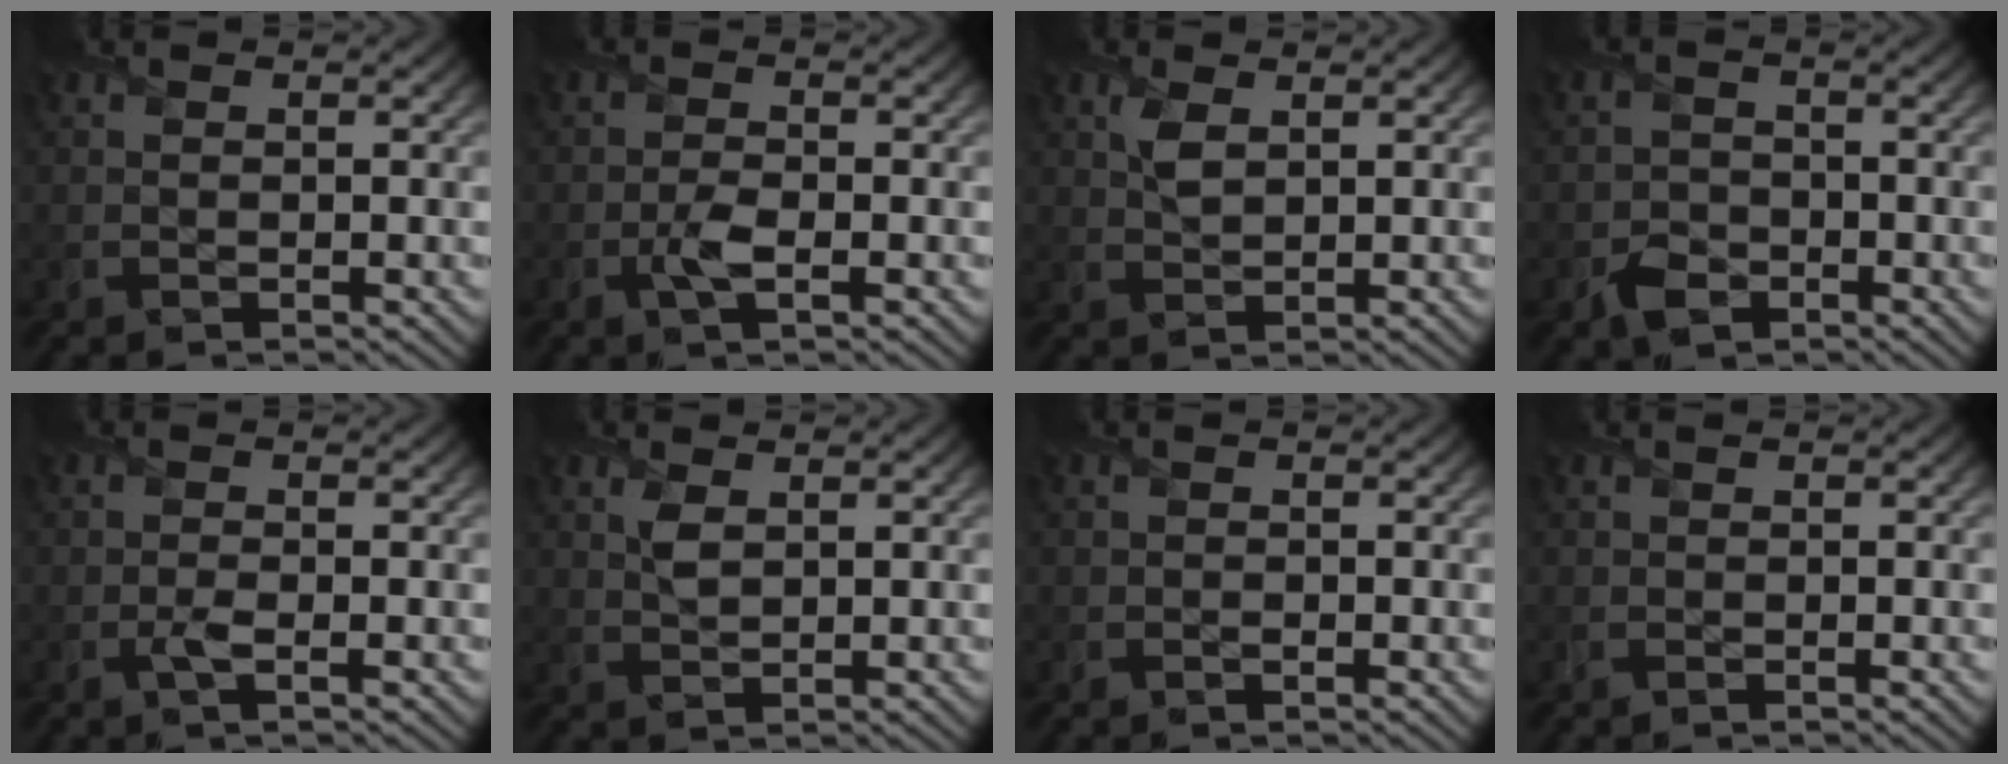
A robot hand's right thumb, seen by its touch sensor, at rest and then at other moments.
{"total": 2.1, "force": [-0.8, 1.0, 1.7], "torque": [-0.036, -0.002, -0.019]}
{"total": 2.3, "force": [1.1, 1.1, 1.6], "torque": [-0.042, 0.000, 0.025]}
{"total": 2.9, "force": [-1.7, 2.2, 0.7], "torque": [-0.009, -0.003, -0.040]}
{"total": 0.9, "force": [-0.4, 0.3, 0.7], "torque": [-0.015, 0.000, -0.011]}
{"total": 1.9, "force": [1.0, 0.9, 1.4], "torque": [-0.034, -0.001, 0.021]}
{"total": 0.0}
{"total": 0.0}